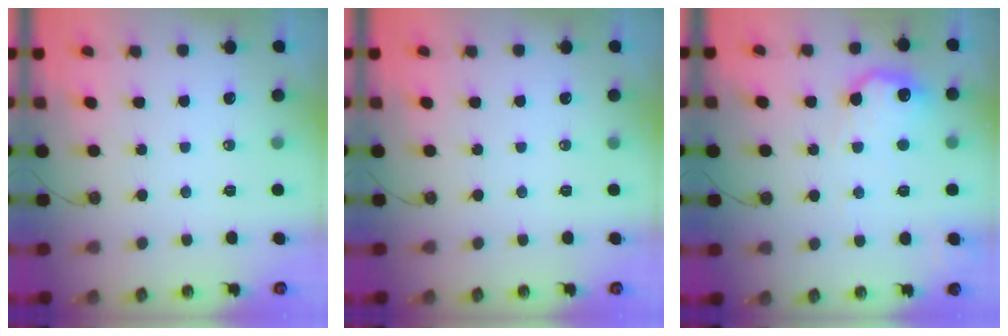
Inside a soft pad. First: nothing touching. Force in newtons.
{"total": 0.0}
{"total": 12.3, "press": 12.2, "slide": 0.6}